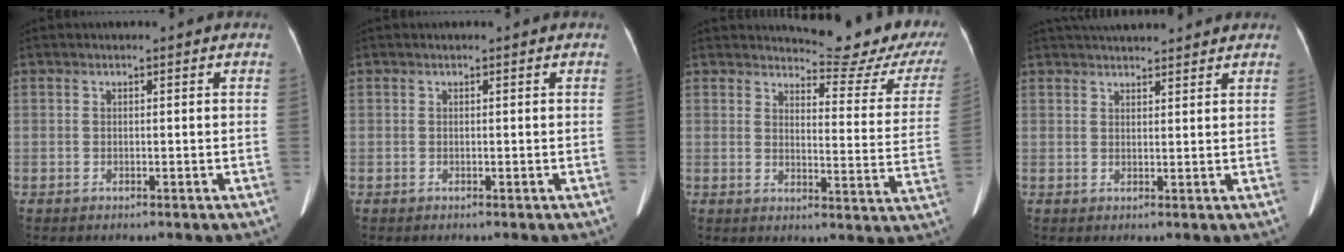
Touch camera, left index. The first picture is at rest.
{"total": 0.0}
{"total": 14.9, "force": [14.2, 2.4, 3.7], "torque": [-0.028, -0.070, 0.143]}
{"total": 9.8, "force": [8.9, 1.8, 3.6], "torque": [-0.054, 0.035, 0.128]}